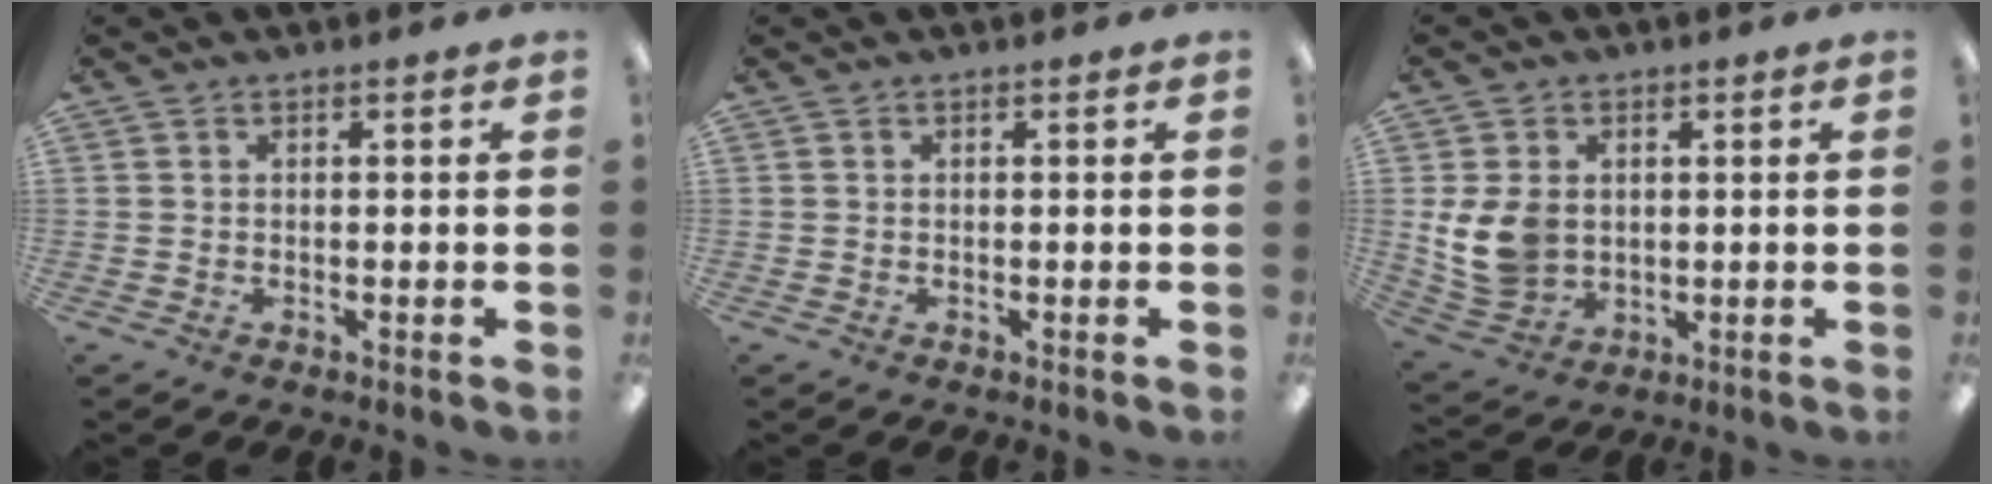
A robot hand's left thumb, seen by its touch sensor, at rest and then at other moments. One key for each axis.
{"total": 0.0}
{"total": 10.2, "fx": 1.1, "fy": 8.1, "fz": 6.0, "tx": -0.138, "ty": 0.007, "tz": 0.022}